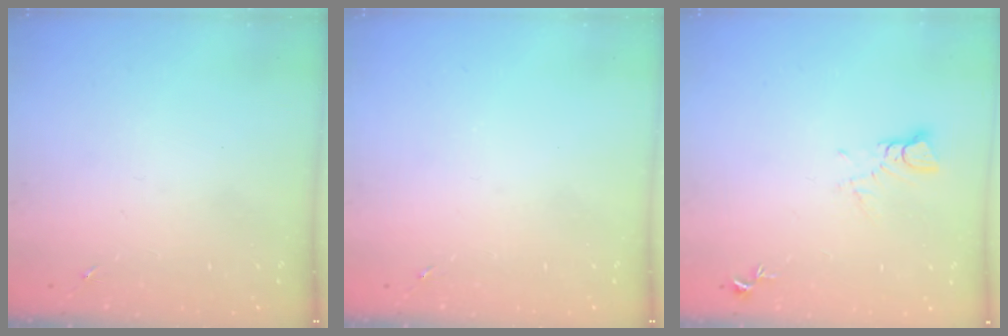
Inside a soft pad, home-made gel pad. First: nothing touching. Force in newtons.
{"total": 0.0}
{"total": 3.5, "press": 3.5, "slide": 0.3}